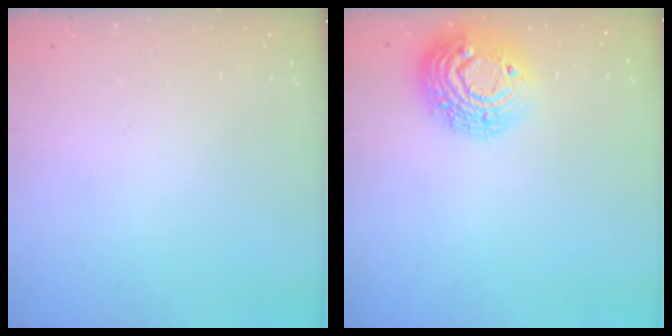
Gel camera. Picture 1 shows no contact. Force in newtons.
{"total": 15.6, "press": 15.6, "slide": 1.0}